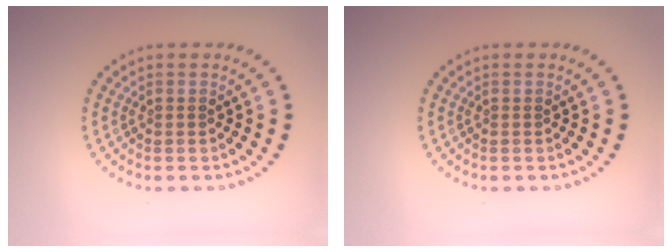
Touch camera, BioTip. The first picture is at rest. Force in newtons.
{"total": 0.0}